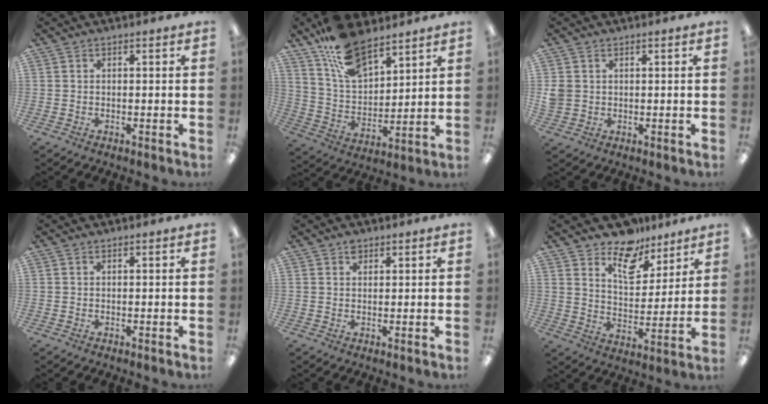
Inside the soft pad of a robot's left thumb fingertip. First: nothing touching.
{"total": 15.3, "force": [10.9, 7.4, 7.8], "torque": [-0.150, -0.053, 0.203]}
{"total": 2.5, "force": [0.8, 2.3, 0.6], "torque": [-0.013, 0.004, 0.015]}
{"total": 0.0}
{"total": 1.7, "force": [1.2, 1.0, 0.5], "torque": [-0.004, -0.003, 0.022]}
{"total": 12.1, "force": [9.4, 6.0, 4.7], "torque": [-0.072, -0.057, 0.172]}